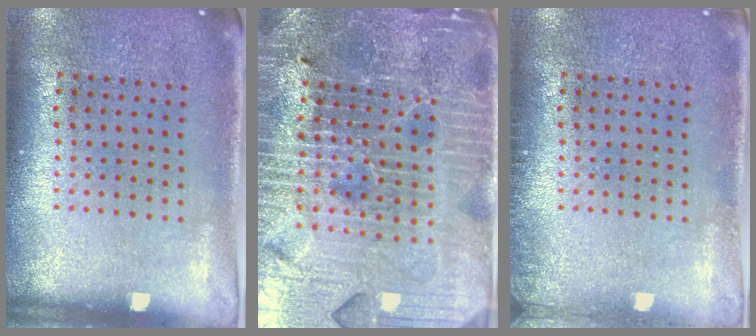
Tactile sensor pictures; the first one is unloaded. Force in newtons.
{"total": 5.2, "press": 4.8, "slide": 1.8}
{"total": 0.7, "press": 0.6, "slide": 0.2}